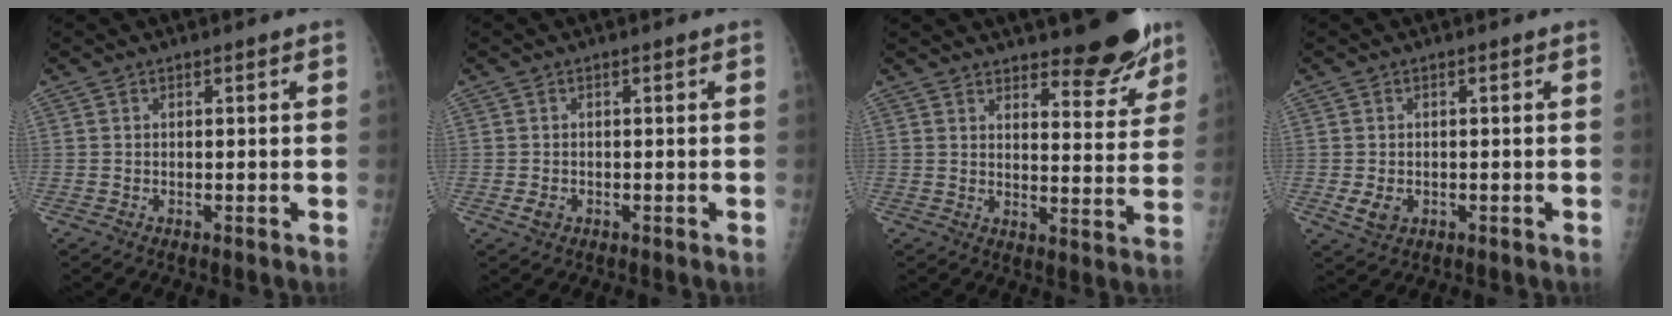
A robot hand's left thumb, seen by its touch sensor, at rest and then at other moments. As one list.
[{"total": 1.7, "force": [-0.5, 1.4, 1.0], "torque": [-0.014, 0.000, -0.006]}, {"total": 11.4, "force": [8.7, 3.6, 6.4], "torque": [-0.046, -0.065, 0.119]}, {"total": 3.2, "force": [-0.6, 2.5, 1.9], "torque": [-0.032, -0.003, -0.003]}]